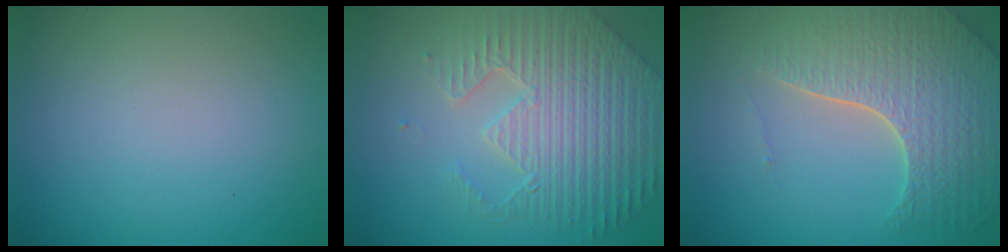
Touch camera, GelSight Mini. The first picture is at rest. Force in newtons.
{"total": 6.6, "press": 5.3, "slide": 4.0}
{"total": 7.0, "press": 5.2, "slide": 4.7}